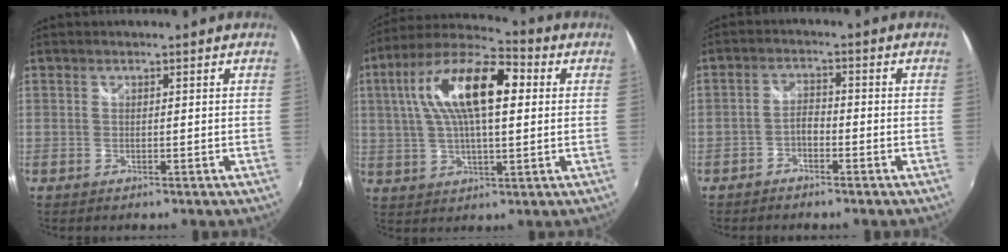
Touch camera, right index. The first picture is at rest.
{"total": 17.5, "force": [4.4, 6.5, 15.6], "torque": [-0.289, 0.027, 0.064]}
{"total": 2.7, "force": [-1.9, 1.1, 1.5], "torque": [-0.036, 0.009, -0.034]}